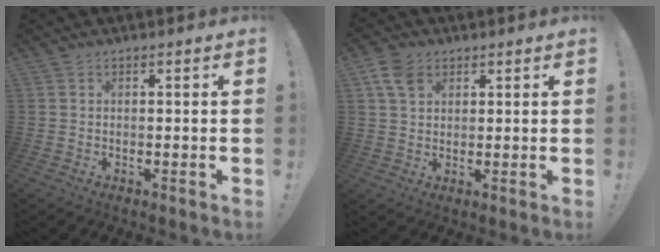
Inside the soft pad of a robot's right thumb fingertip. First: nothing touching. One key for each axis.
{"total": 6.7, "fx": 3.2, "fy": 4.6, "fz": 3.7, "tx": -0.071, "ty": 0.000, "tz": 0.066}